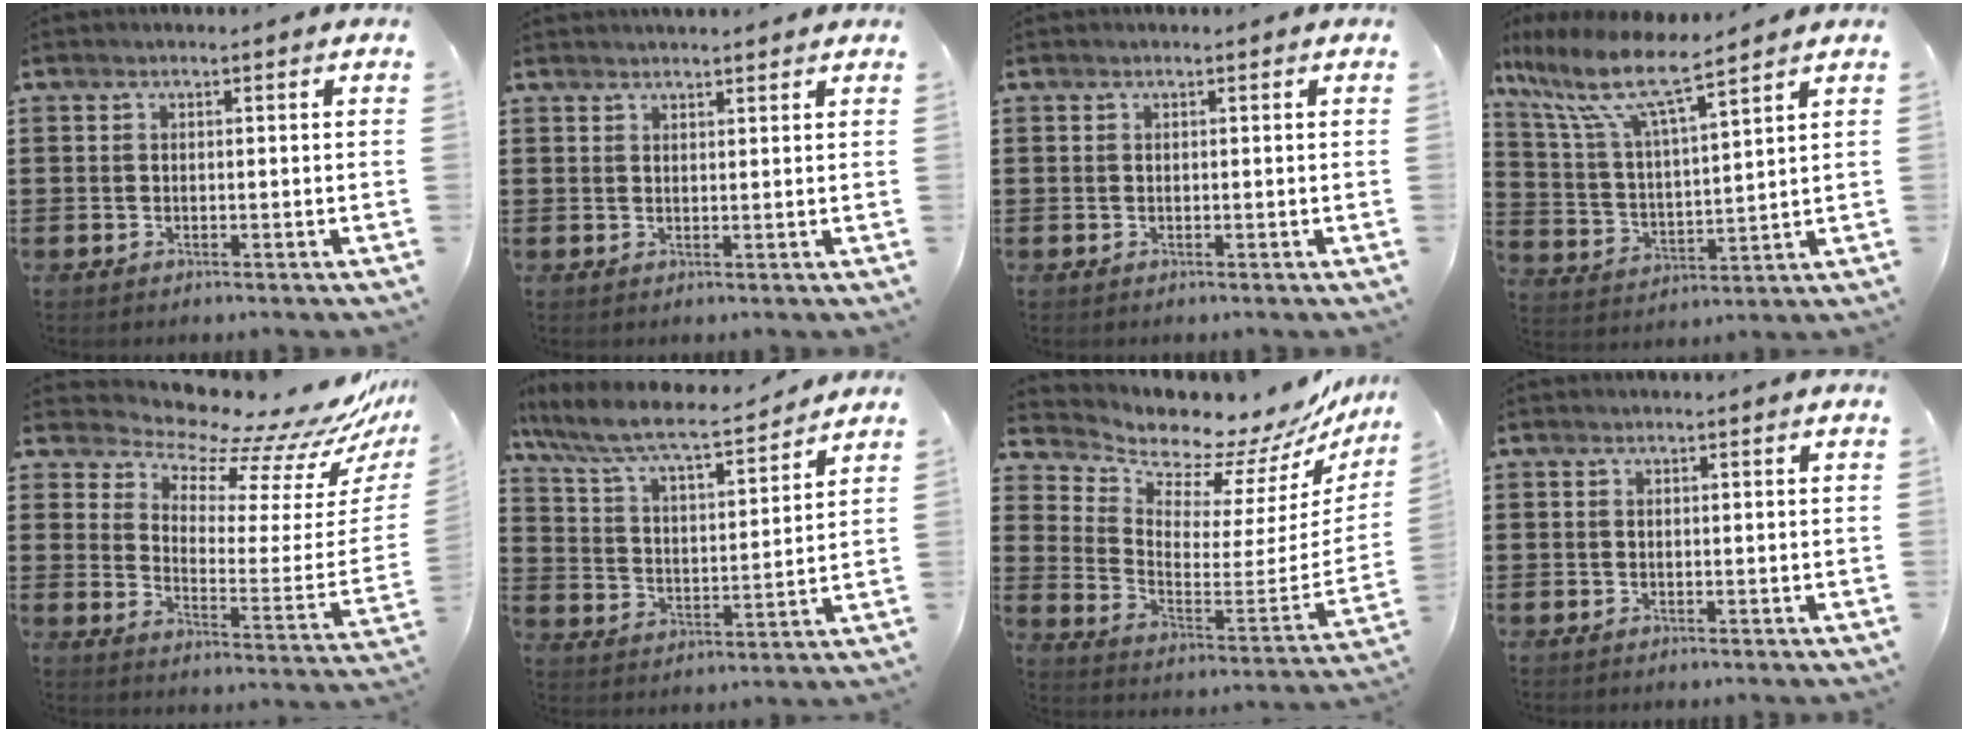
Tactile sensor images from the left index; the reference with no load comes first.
{"total": 1.6, "force": [1.6, 0.1, 0.2], "torque": [-0.006, 0.002, 0.031]}
{"total": 0.0}
{"total": 9.9, "force": [7.8, 1.5, 6.0], "torque": [-0.154, -0.042, 0.129]}
{"total": 10.2, "force": [9.5, 1.9, 3.4], "torque": [-0.075, -0.098, 0.154]}
{"total": 7.6, "force": [6.6, 0.9, 3.6], "torque": [-0.098, -0.041, 0.107]}
{"total": 8.3, "force": [8.2, 1.4, 0.4], "torque": [-0.038, -0.091, 0.136]}
{"total": 0.0}